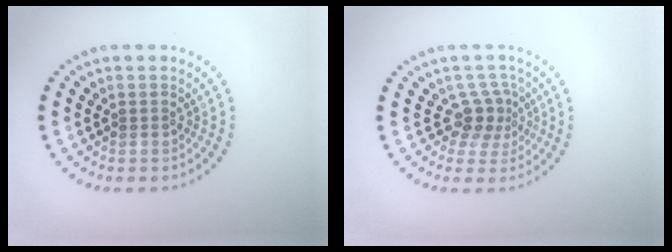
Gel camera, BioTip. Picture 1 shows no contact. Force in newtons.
{"total": 2.6, "press": 1.8, "slide": 1.8}